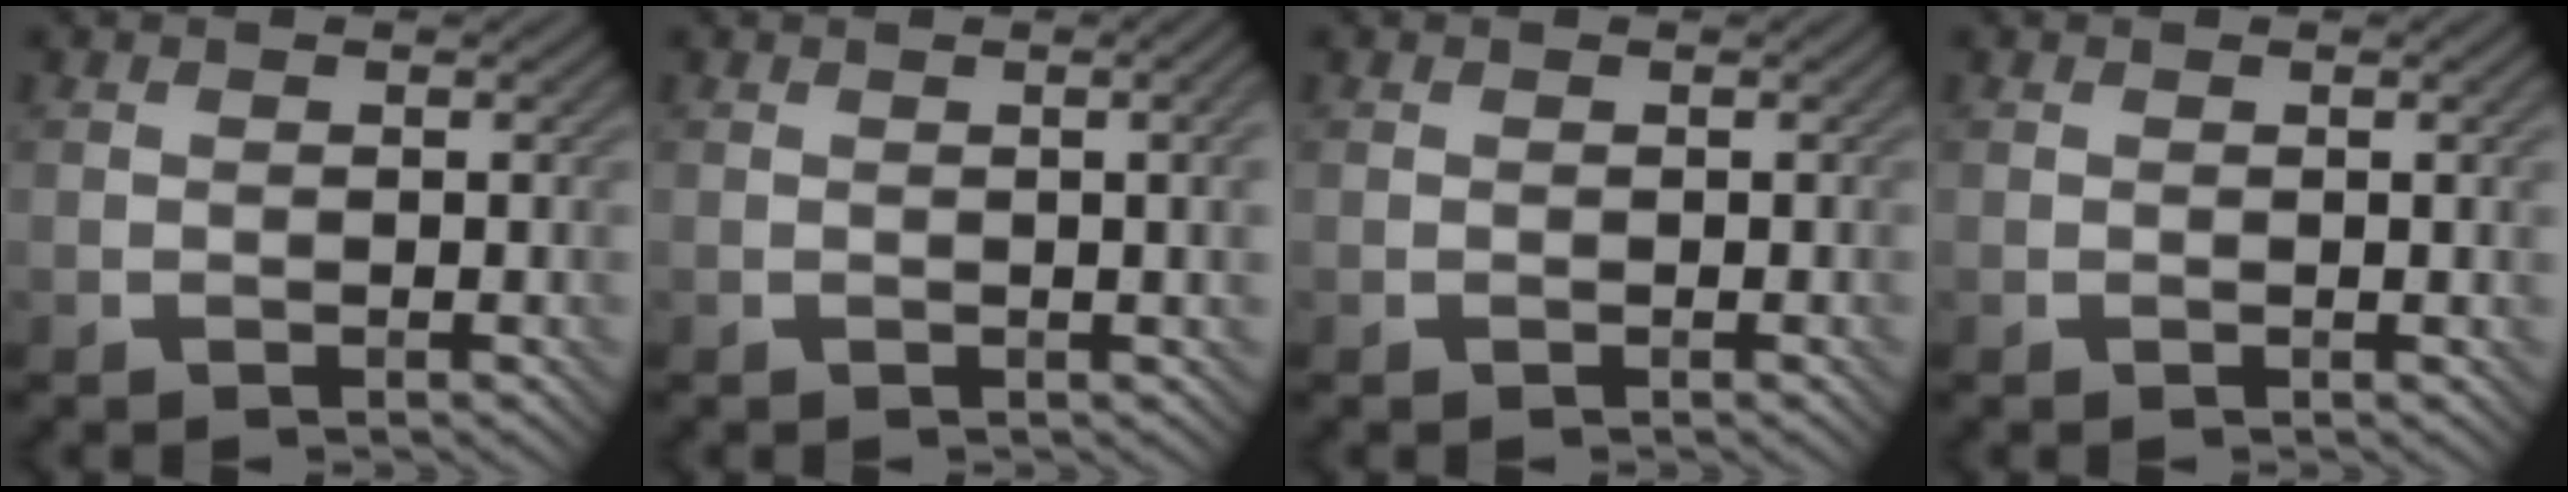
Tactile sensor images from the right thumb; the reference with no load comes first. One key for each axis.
{"total": 3.5, "fx": 0.4, "fy": 0.6, "fz": 3.4, "tx": -0.044, "ty": 0.012, "tz": 0.005}
{"total": 0.0}
{"total": 1.3, "fx": 0.3, "fy": 0.1, "fz": 1.2, "tx": -0.018, "ty": 0.002, "tz": 0.003}